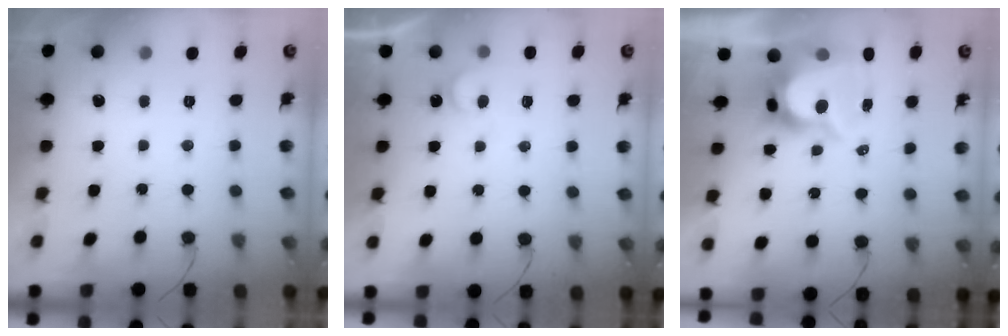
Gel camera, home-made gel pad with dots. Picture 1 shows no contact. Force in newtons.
{"total": 5.1, "press": 5.0, "slide": 0.3}
{"total": 9.6, "press": 9.5, "slide": 0.8}